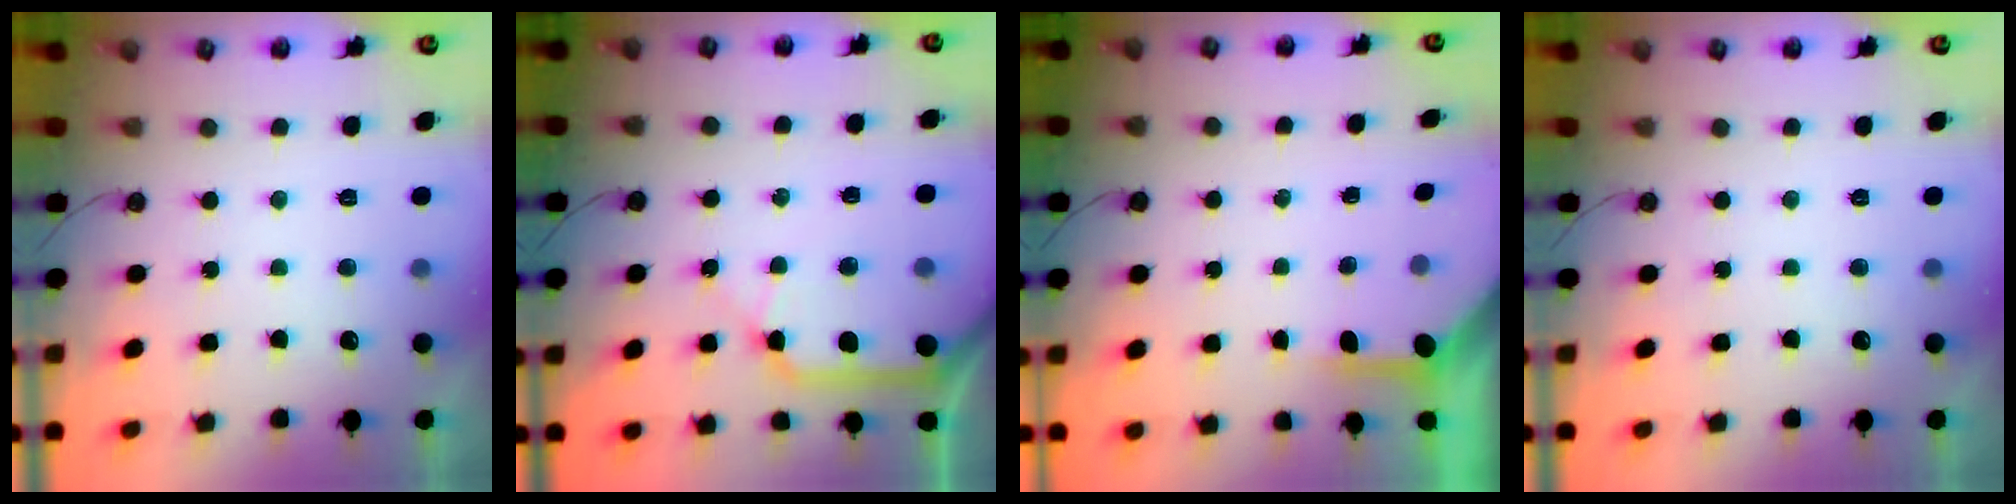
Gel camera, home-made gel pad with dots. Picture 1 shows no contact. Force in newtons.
{"total": 12.5, "press": 12.3, "slide": 1.8}
{"total": 3.8, "press": 3.7, "slide": 0.5}
{"total": 0.0}